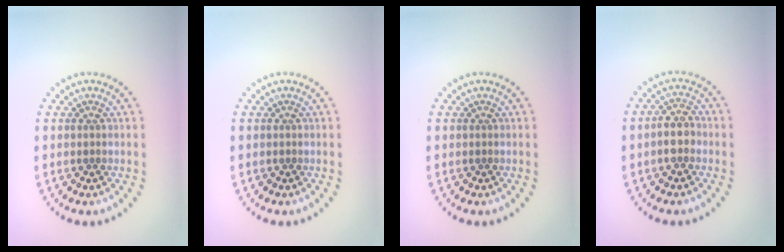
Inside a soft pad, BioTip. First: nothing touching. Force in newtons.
{"total": 0.0}
{"total": 0.0}
{"total": 2.1, "press": 2.0, "slide": 0.8}